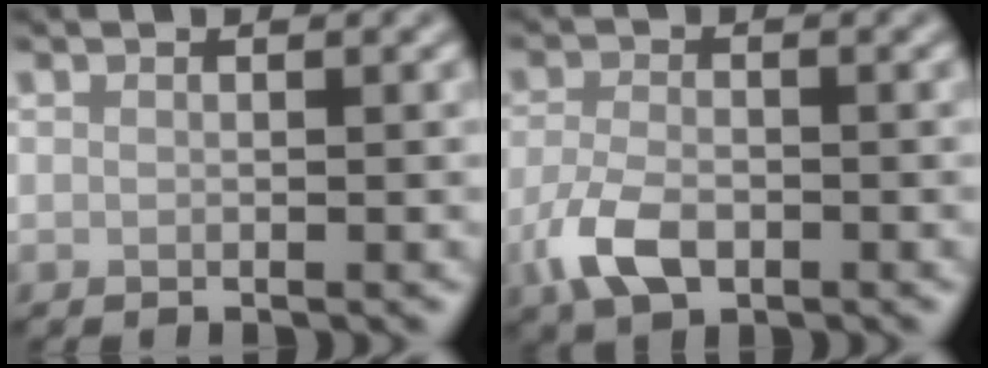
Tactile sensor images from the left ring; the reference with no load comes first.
{"total": 4.1, "force": [-2.0, 2.3, 2.8], "torque": [-0.063, -0.007, -0.044]}